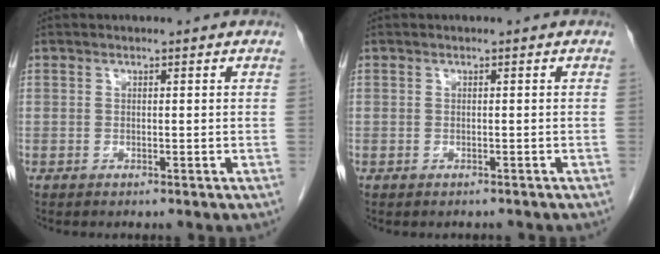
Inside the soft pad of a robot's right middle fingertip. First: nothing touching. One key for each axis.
{"total": 0.6, "fx": -0.5, "fy": 0.2, "fz": 0.1, "tx": -0.010, "ty": -0.003, "tz": -0.009}